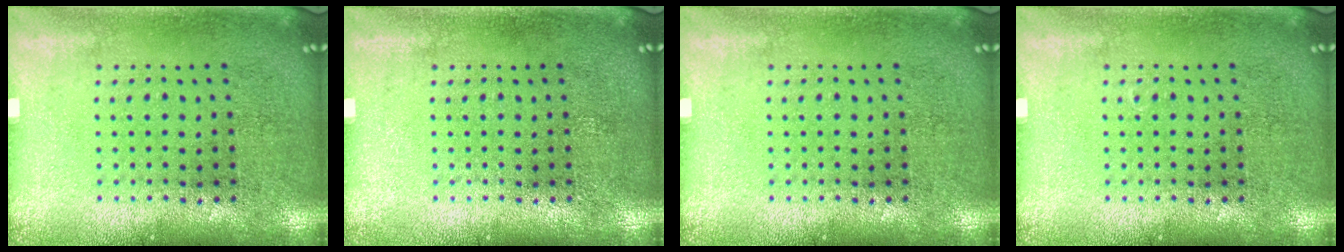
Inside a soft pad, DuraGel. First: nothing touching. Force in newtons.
{"total": 0.0}
{"total": 0.0}
{"total": 0.0}